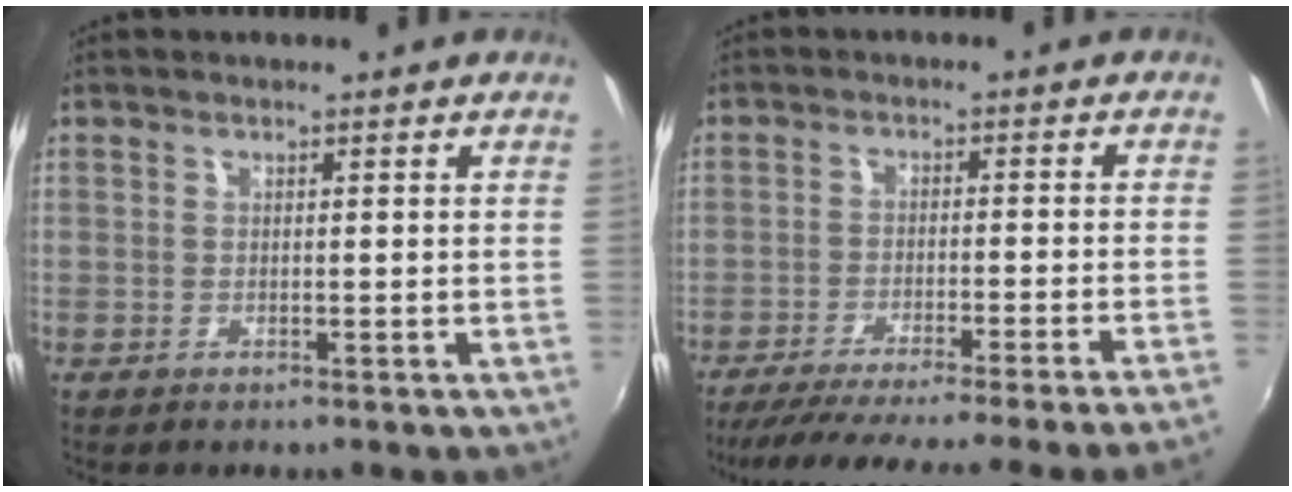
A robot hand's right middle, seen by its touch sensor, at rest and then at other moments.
{"total": 19.0, "force": [-17.2, -2.9, 7.6], "torque": [-0.130, -0.035, -0.251]}